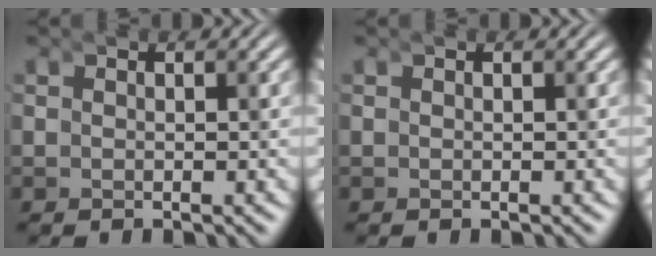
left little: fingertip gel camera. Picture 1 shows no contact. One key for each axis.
{"total": 0.0}